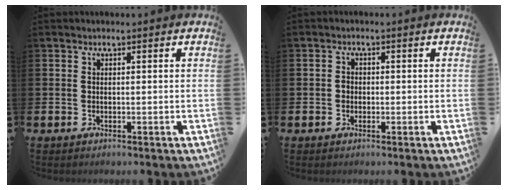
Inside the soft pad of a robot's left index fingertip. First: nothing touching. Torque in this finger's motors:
{"motor_torque": [-0.02, 0.09, -0.01, -0.01]}